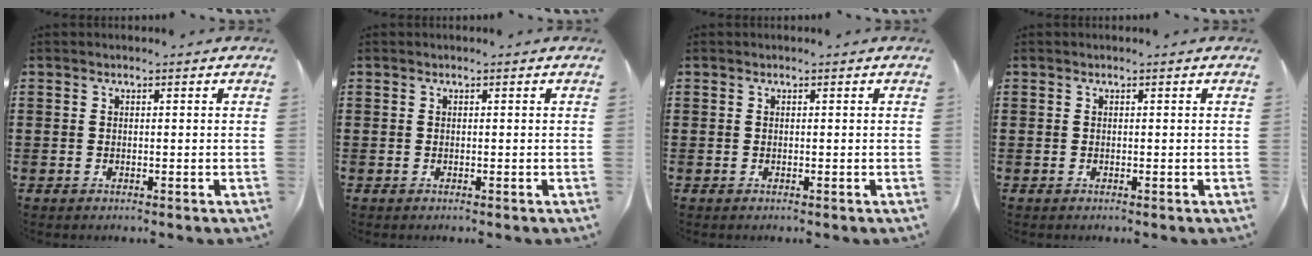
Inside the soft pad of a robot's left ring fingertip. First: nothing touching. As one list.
[{"total": 0.0}, {"total": 0.0}, {"total": 0.0}]